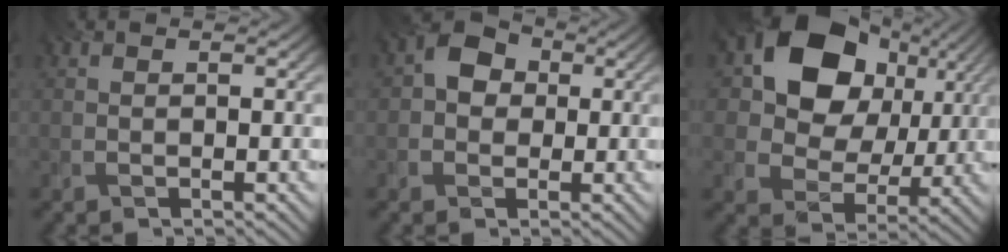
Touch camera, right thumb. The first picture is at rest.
{"total": 4.5, "force": [0.4, 3.8, 2.3], "torque": [-0.040, 0.009, -0.005]}
{"total": 14.1, "force": [4.7, 10.7, 7.9], "torque": [-0.138, 0.008, 0.069]}